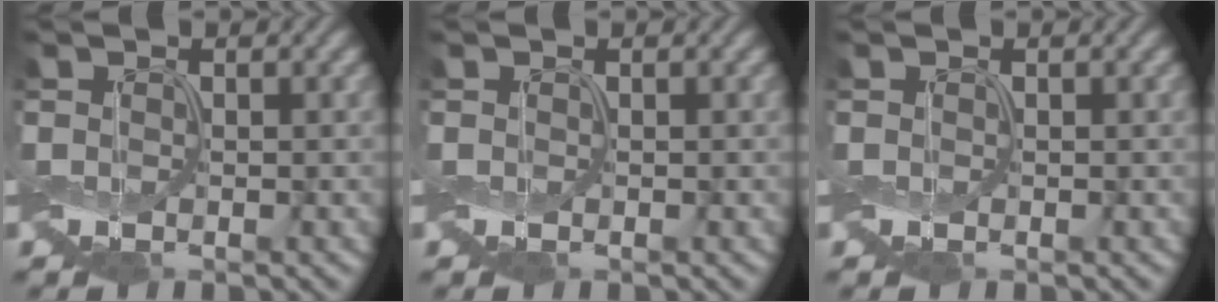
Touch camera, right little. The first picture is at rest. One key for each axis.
{"total": 0.0}
{"total": 0.0}